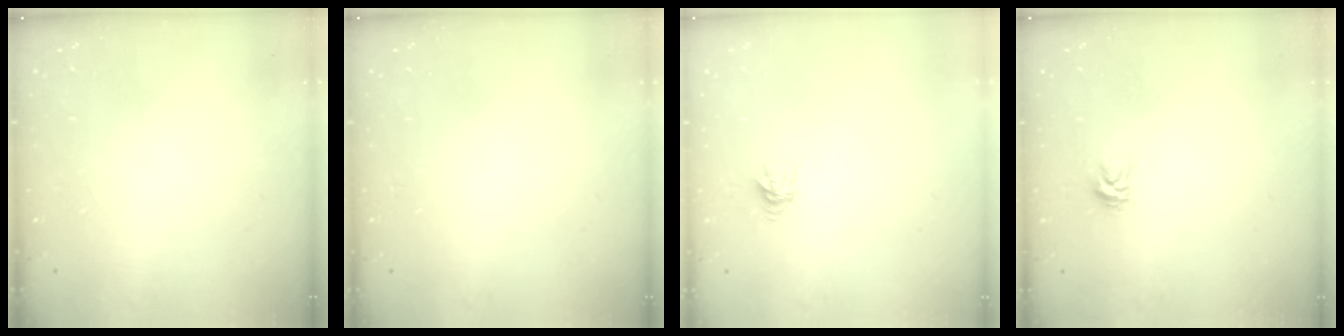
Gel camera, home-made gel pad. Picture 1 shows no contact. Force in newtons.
{"total": 0.0}
{"total": 4.8, "press": 4.7, "slide": 0.6}
{"total": 3.6, "press": 3.6, "slide": 0.4}